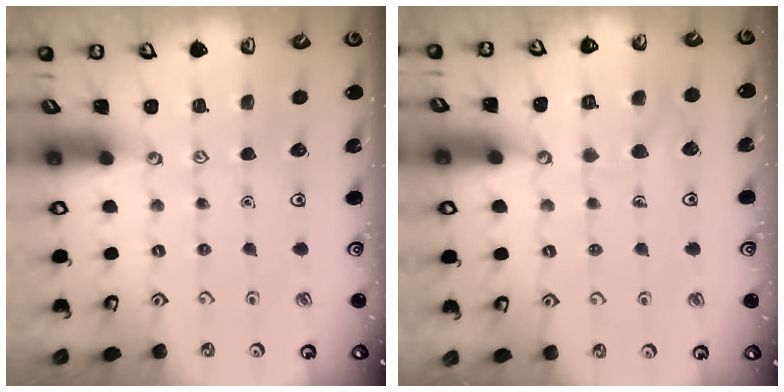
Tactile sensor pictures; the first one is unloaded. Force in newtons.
{"total": 7.3, "press": 7.3, "slide": 0.7}